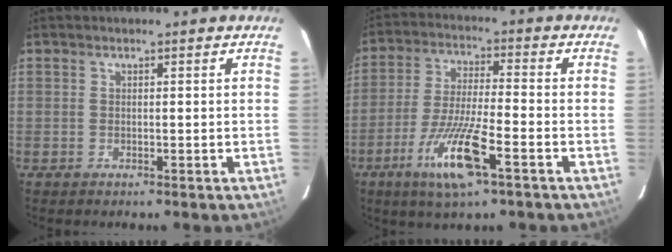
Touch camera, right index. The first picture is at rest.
{"total": 11.6, "force": [-5.6, 1.2, 10.1], "torque": [-0.197, -0.021, -0.102]}